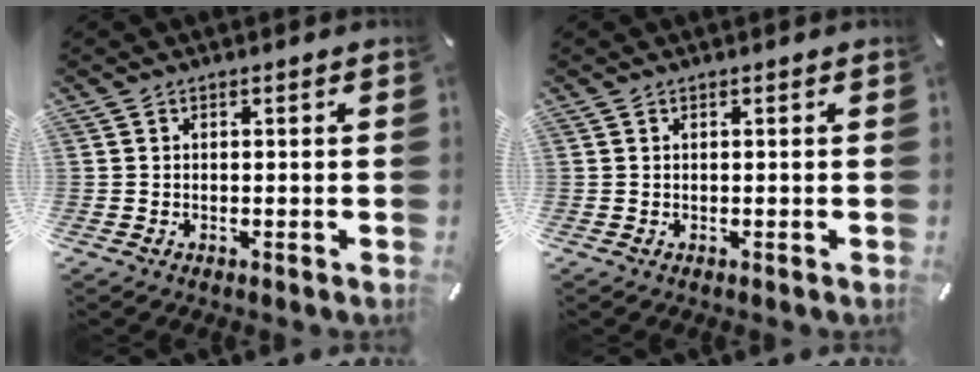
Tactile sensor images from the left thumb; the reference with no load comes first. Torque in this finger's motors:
{"motor_torque": [0.13, 0.07, 0.05, -0.16, -0.02]}